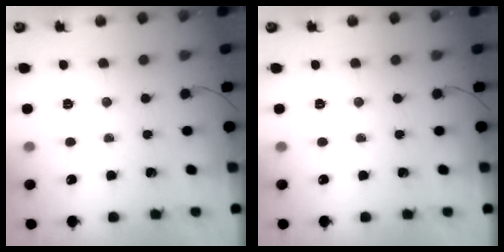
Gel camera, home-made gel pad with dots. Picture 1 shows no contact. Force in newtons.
{"total": 0.0}